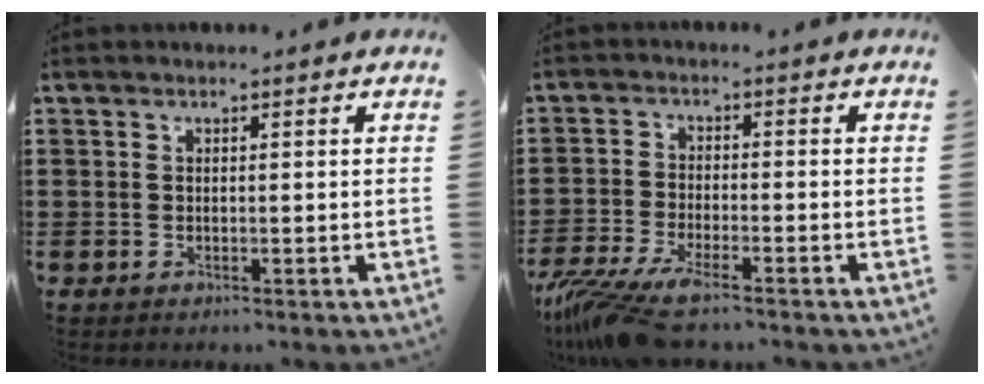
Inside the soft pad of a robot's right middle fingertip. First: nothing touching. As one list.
[{"total": 6.9, "force": [-5.7, 0.7, 3.9], "torque": [-0.100, -0.016, -0.112]}]